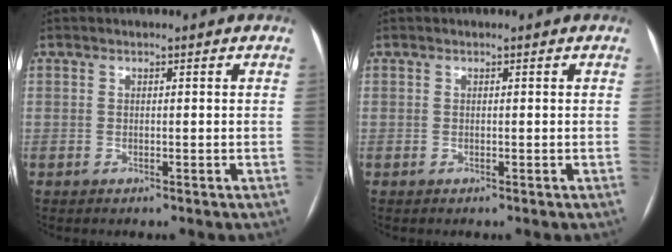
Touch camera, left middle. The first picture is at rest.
{"total": 0.0}